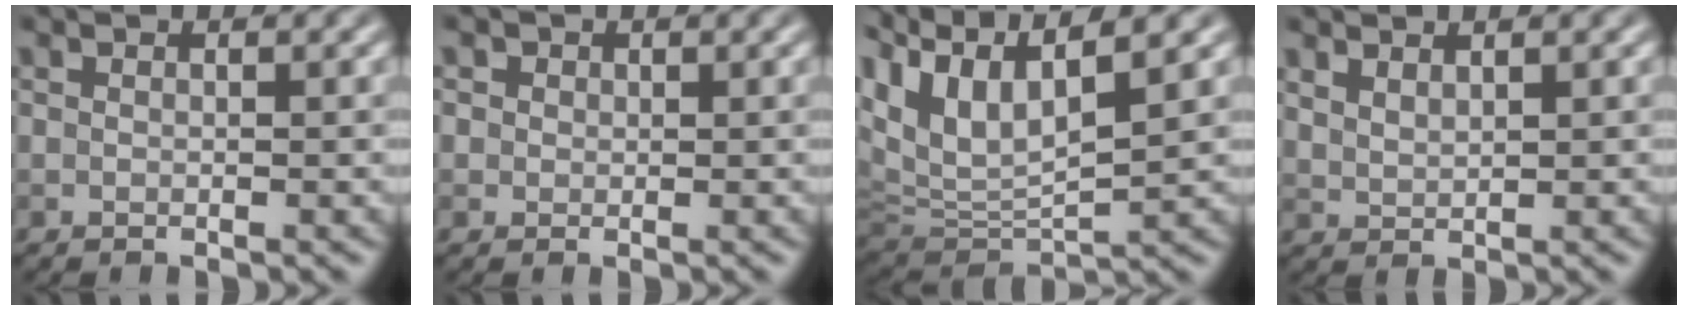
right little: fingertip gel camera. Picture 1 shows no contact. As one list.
[{"total": 1.6, "force": [0.8, 1.3, 0.5], "torque": [-0.006, 0.005, 0.004]}, {"total": 8.8, "force": [5.0, 3.4, 6.3], "torque": [-0.144, 0.017, 0.097]}, {"total": 1.4, "force": [1.3, 0.4, 0.5], "torque": [-0.016, 0.000, 0.029]}]